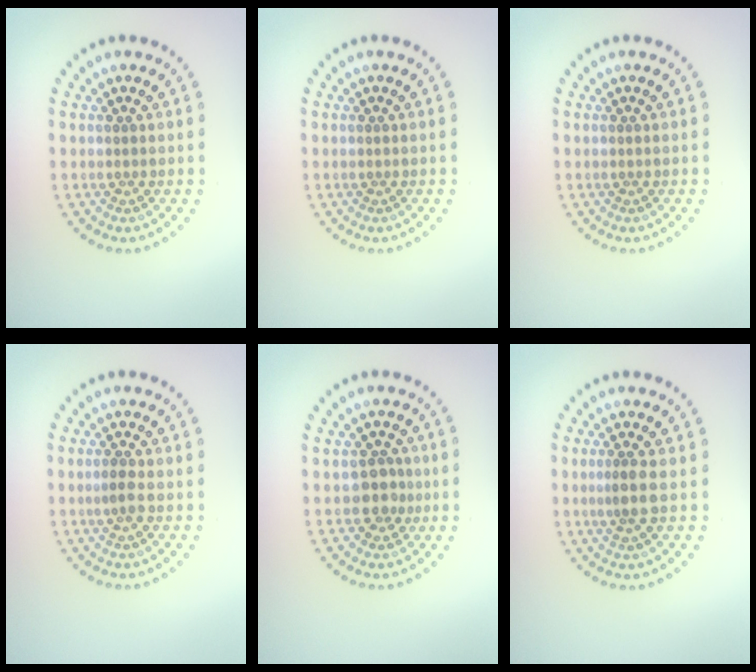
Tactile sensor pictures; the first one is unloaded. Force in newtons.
{"total": 0.0}
{"total": 0.0}
{"total": 1.2, "press": 1.1, "slide": 0.5}
{"total": 2.0, "press": 1.8, "slide": 1.0}
{"total": 1.7, "press": 1.2, "slide": 1.1}